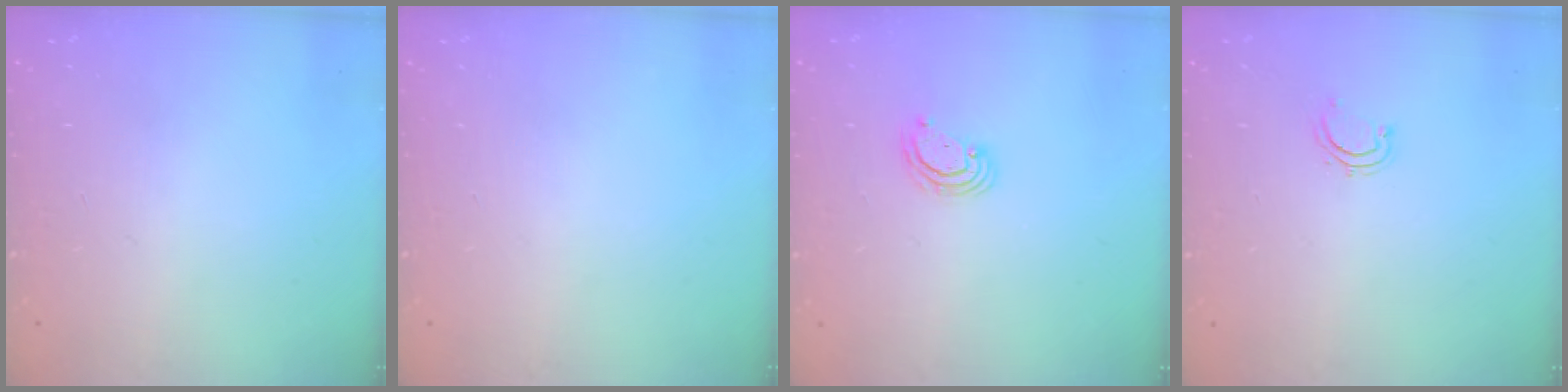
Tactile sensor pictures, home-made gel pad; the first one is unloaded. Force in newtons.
{"total": 0.0}
{"total": 3.2, "press": 3.2, "slide": 0.3}
{"total": 4.0, "press": 3.8, "slide": 1.1}